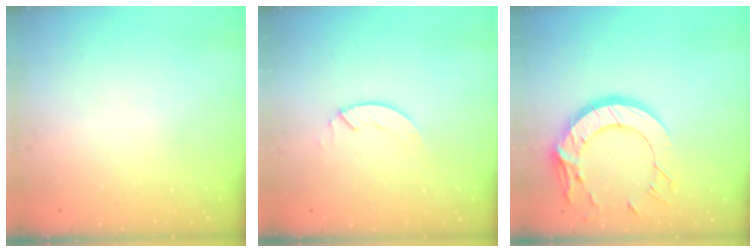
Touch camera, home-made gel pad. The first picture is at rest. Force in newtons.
{"total": 2.4, "press": 2.4, "slide": 0.2}
{"total": 17.3, "press": 17.2, "slide": 1.3}